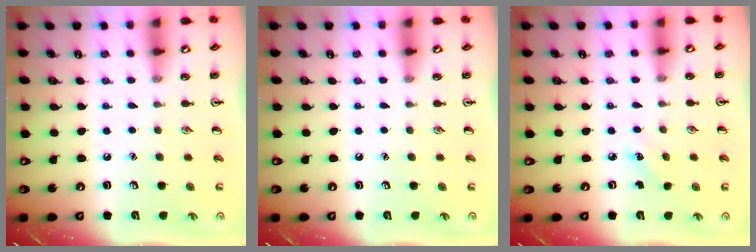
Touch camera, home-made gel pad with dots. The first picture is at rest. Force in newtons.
{"total": 0.0}
{"total": 1.9, "press": 1.7, "slide": 0.8}